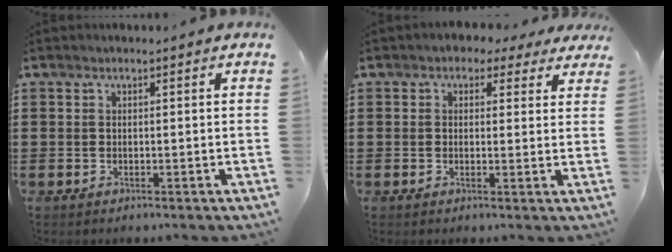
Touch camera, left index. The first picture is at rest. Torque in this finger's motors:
{"motor_torque": [1.10, -1.04, 0.34, 0.04]}